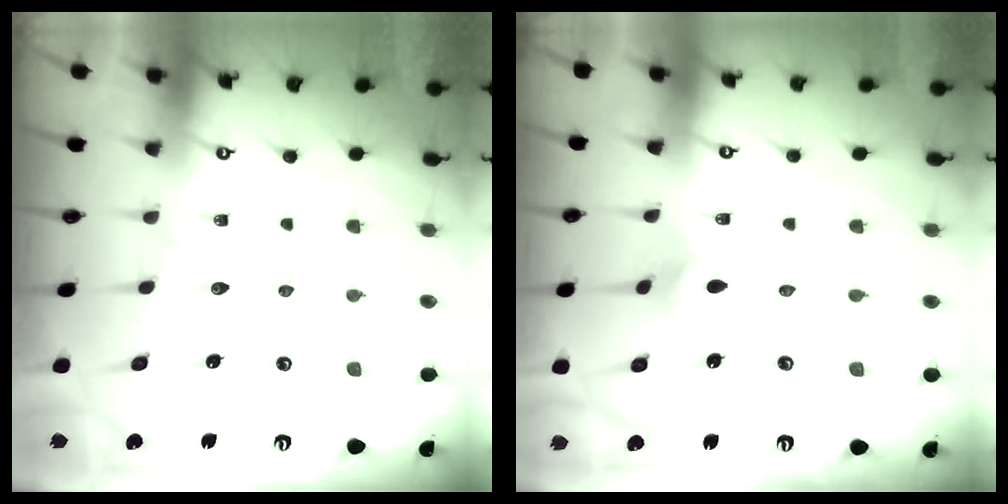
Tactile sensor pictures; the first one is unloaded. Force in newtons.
{"total": 2.7, "press": 2.6, "slide": 0.5}